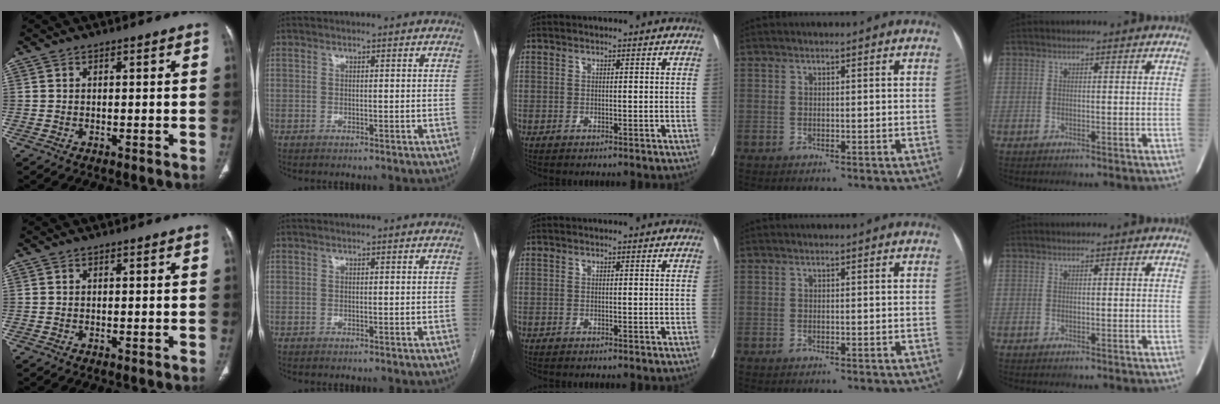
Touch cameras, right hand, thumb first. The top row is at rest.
{}